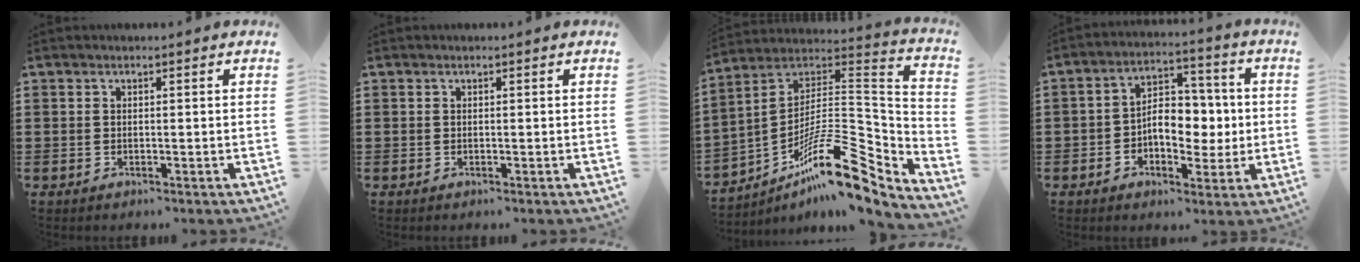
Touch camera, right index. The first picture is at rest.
{"total": 0.0}
{"total": 17.3, "force": [-10.4, 5.2, 12.8], "torque": [-0.201, 0.017, -0.185]}
{"total": 7.1, "force": [-0.6, 5.0, 5.0], "torque": [-0.070, 0.005, -0.019]}